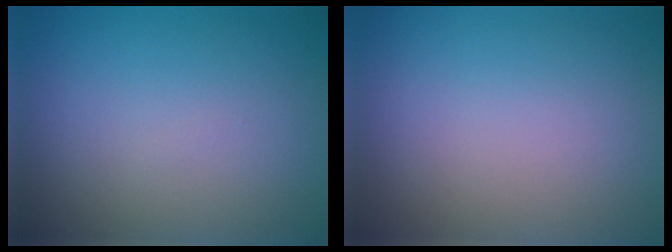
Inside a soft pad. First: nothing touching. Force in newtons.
{"total": 0.0}